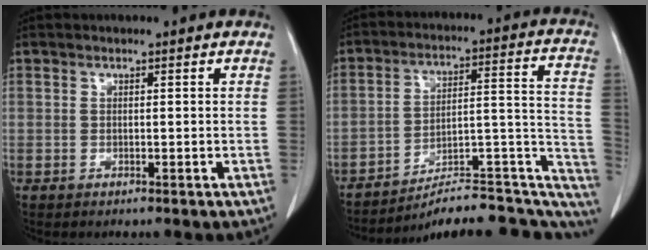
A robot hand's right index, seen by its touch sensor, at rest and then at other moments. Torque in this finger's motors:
{"motor_torque": [-1.12, -1.02, -1.06, -0.21]}